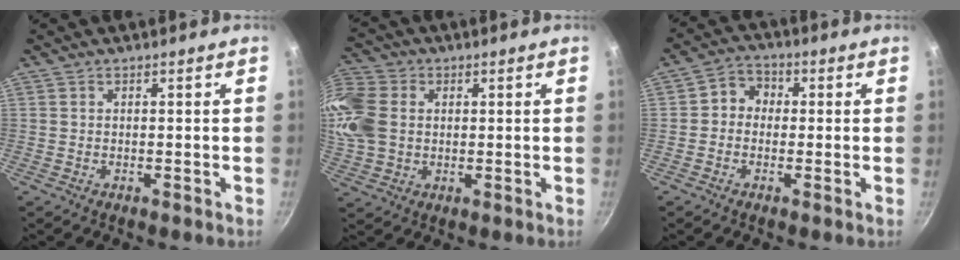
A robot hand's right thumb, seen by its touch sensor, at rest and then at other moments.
{"total": 15.7, "force": [2.4, 12.5, 9.3], "torque": [-0.214, 0.016, 0.040]}
{"total": 4.9, "force": [-0.1, 4.3, 2.3], "torque": [-0.009, 0.013, -0.018]}